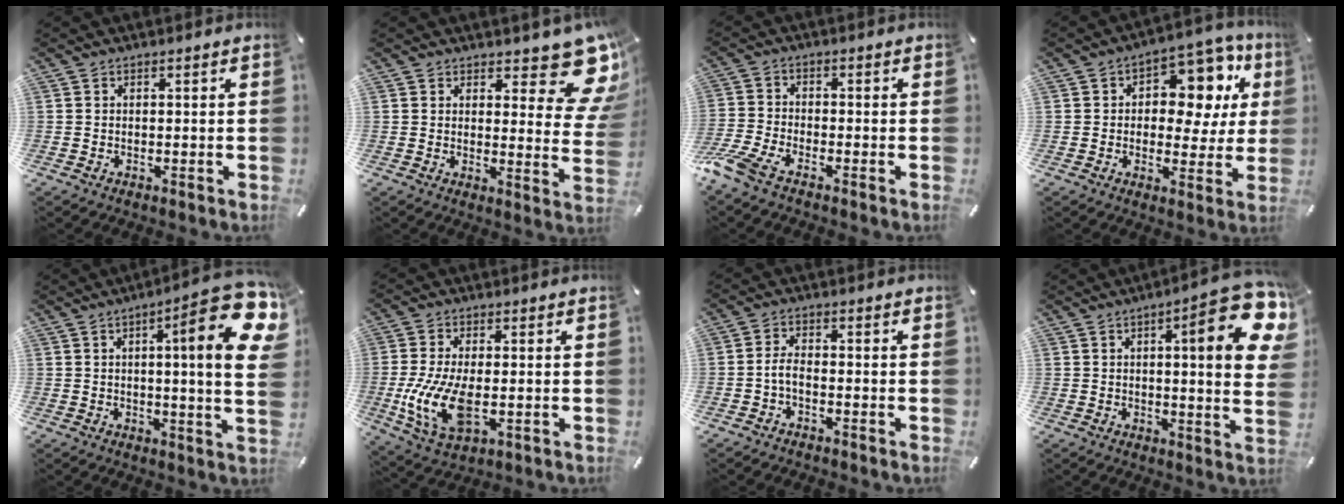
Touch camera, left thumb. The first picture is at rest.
{"total": 13.4, "force": [9.1, 5.1, 8.3], "torque": [-0.083, -0.082, 0.156]}
{"total": 6.3, "force": [-4.7, 2.0, 3.7], "torque": [-0.104, -0.003, -0.094]}
{"total": 14.2, "force": [5.1, 9.2, 9.6], "torque": [-0.118, -0.039, 0.088]}
{"total": 20.3, "force": [6.8, 3.9, 18.7], "torque": [-0.258, -0.043, 0.088]}
{"total": 11.9, "force": [-1.5, 5.9, 10.2], "torque": [-0.231, -0.018, -0.022]}
{"total": 3.3, "force": [-1.5, 1.2, 2.7], "torque": [-0.061, 0.004, -0.031]}
{"total": 18.0, "force": [7.2, 4.2, 16.0], "torque": [-0.210, -0.044, 0.100]}